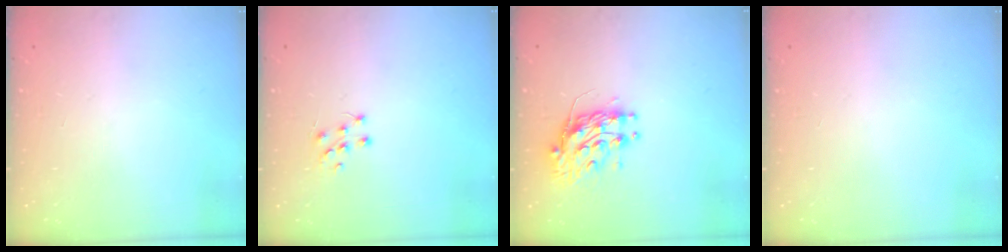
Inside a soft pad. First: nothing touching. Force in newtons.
{"total": 5.5, "press": 5.5, "slide": 0.6}
{"total": 10.4, "press": 10.4, "slide": 0.9}
{"total": 0.0}